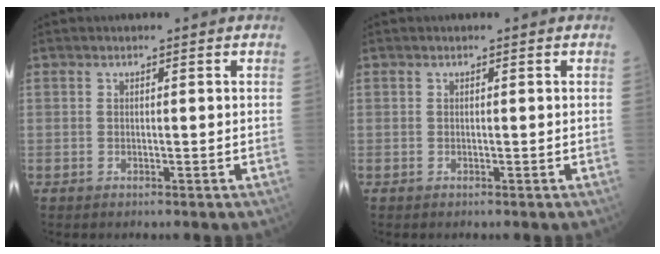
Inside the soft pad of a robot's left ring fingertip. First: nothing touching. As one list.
[{"total": 0.0}]